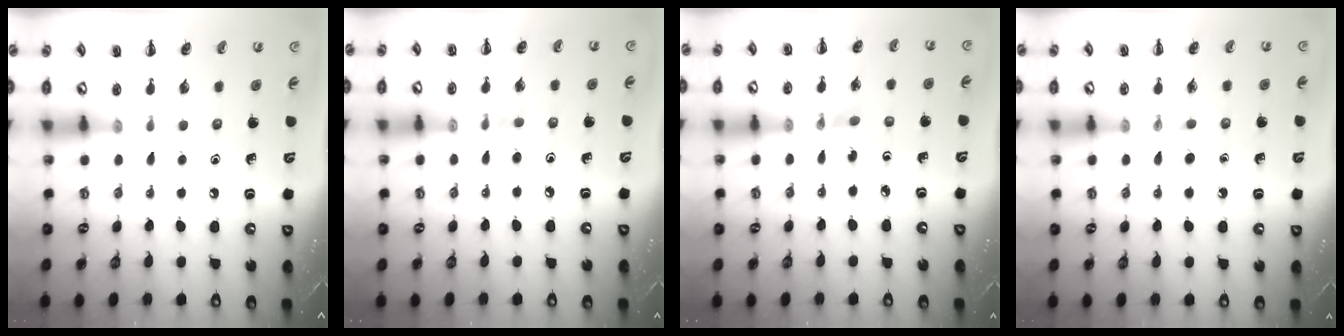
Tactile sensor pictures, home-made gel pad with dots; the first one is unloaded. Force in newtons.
{"total": 5.1, "press": 4.8, "slide": 1.7}
{"total": 2.8, "press": 2.6, "slide": 1.0}
{"total": 2.8, "press": 2.6, "slide": 1.1}